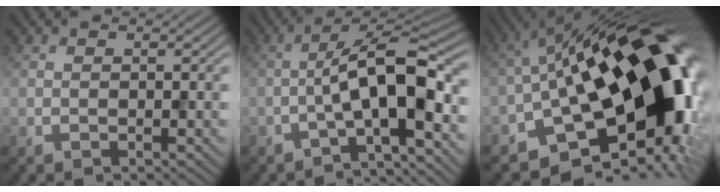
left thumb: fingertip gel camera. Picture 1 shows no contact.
{"total": 9.4, "force": [-2.8, 2.2, 8.7], "torque": [-0.132, 0.025, -0.059]}
{"total": 20.1, "force": [-4.7, 10.9, 16.2], "torque": [-0.231, -0.018, -0.079]}